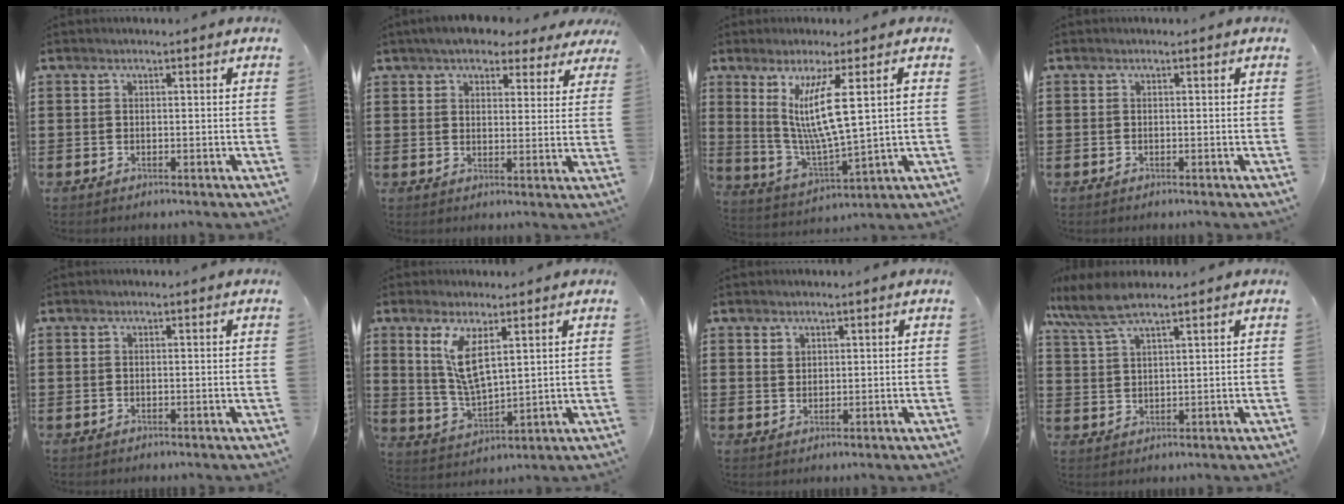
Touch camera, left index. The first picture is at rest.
{"total": 5.4, "force": [4.6, 1.9, 1.9], "torque": [-0.049, -0.004, 0.084]}
{"total": 10.1, "force": [3.5, 1.7, 9.3], "torque": [-0.198, -0.003, 0.053]}
{"total": 0.0}
{"total": 0.0}
{"total": 8.1, "force": [3.7, 2.9, 6.6], "torque": [-0.151, -0.006, 0.064]}
{"total": 1.5, "force": [1.1, 1.0, 0.2], "torque": [0.001, -0.002, 0.020]}
{"total": 6.0, "force": [4.7, 1.0, 3.6], "torque": [-0.092, -0.009, 0.083]}